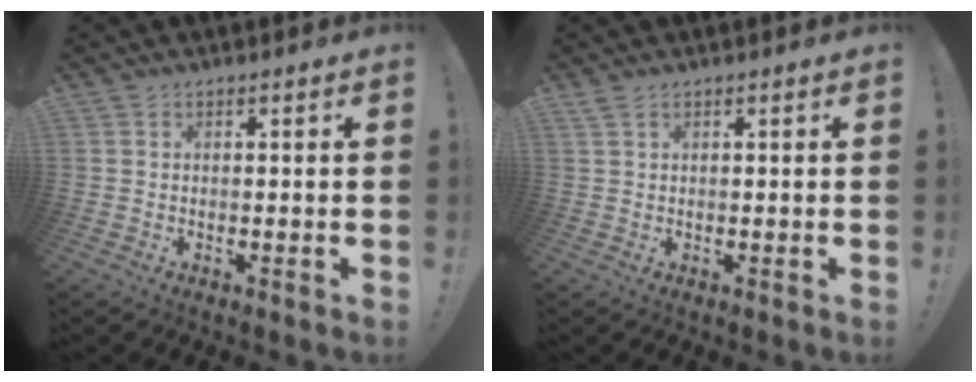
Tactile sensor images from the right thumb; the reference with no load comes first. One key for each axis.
{"total": 1.4, "fx": 0.9, "fy": 0.3, "fz": 1.0, "tx": -0.022, "ty": 0.002, "tz": 0.017}